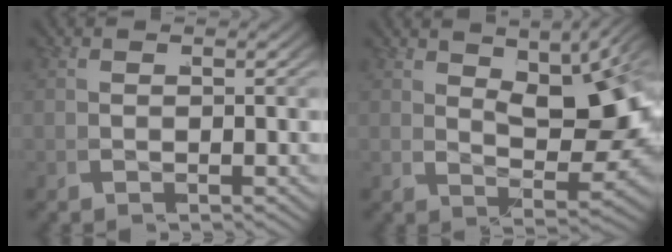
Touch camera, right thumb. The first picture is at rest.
{"total": 8.3, "force": [2.6, 4.0, 6.9], "torque": [-0.063, 0.002, 0.045]}